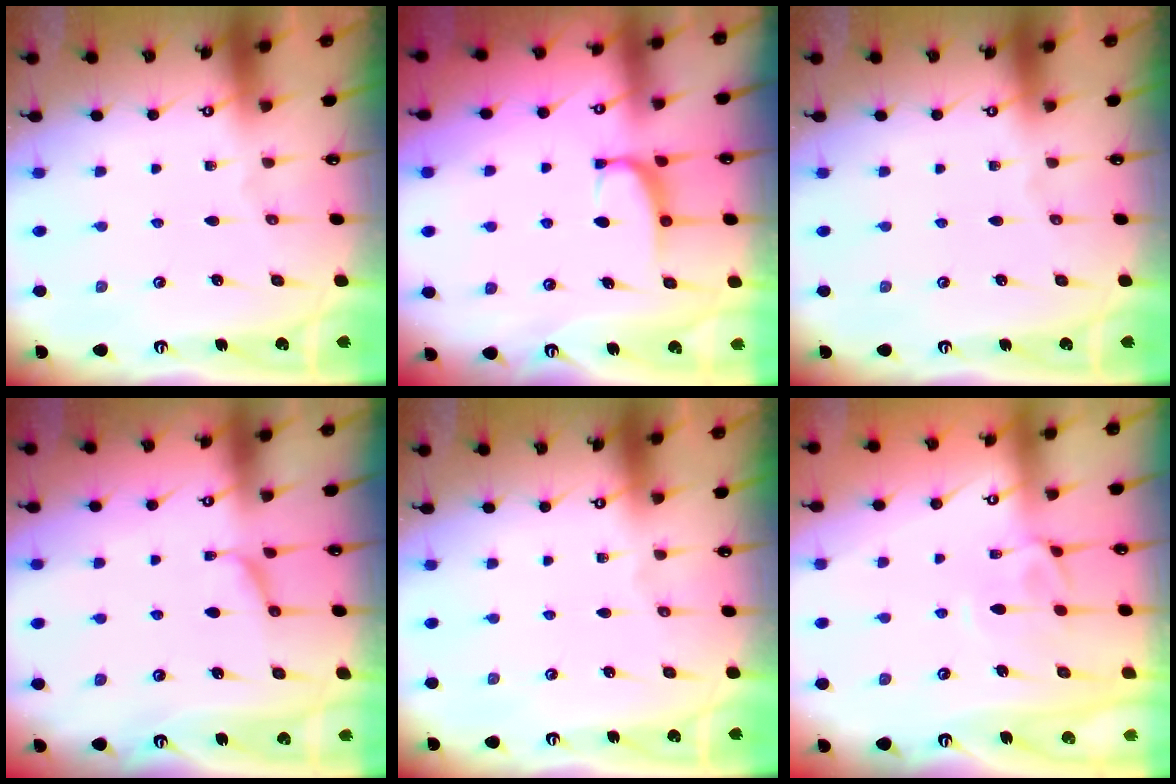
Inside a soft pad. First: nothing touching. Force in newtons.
{"total": 2.4, "press": 2.3, "slide": 0.7}
{"total": 0.0}
{"total": 1.2, "press": 1.0, "slide": 0.6}
{"total": 0.0}
{"total": 2.7, "press": 2.4, "slide": 1.2}